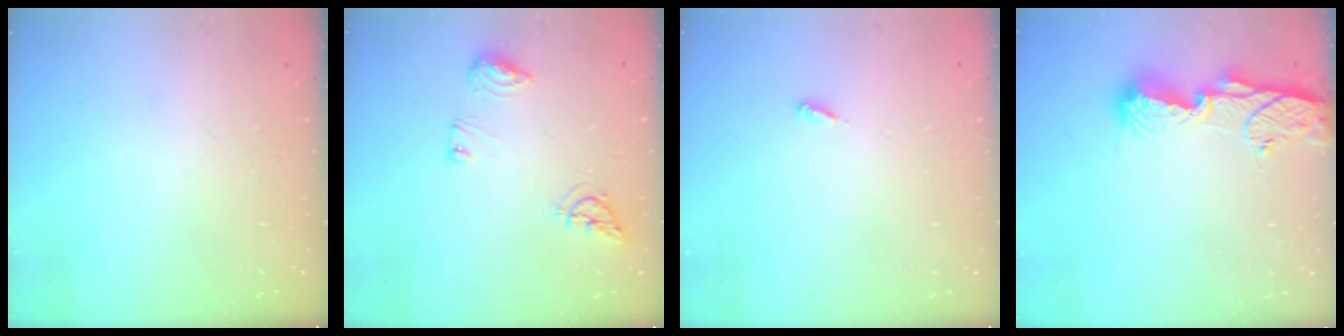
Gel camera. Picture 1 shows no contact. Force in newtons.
{"total": 8.6, "press": 8.6, "slide": 0.9}
{"total": 2.1, "press": 2.1, "slide": 0.1}
{"total": 10.6, "press": 10.5, "slide": 1.1}